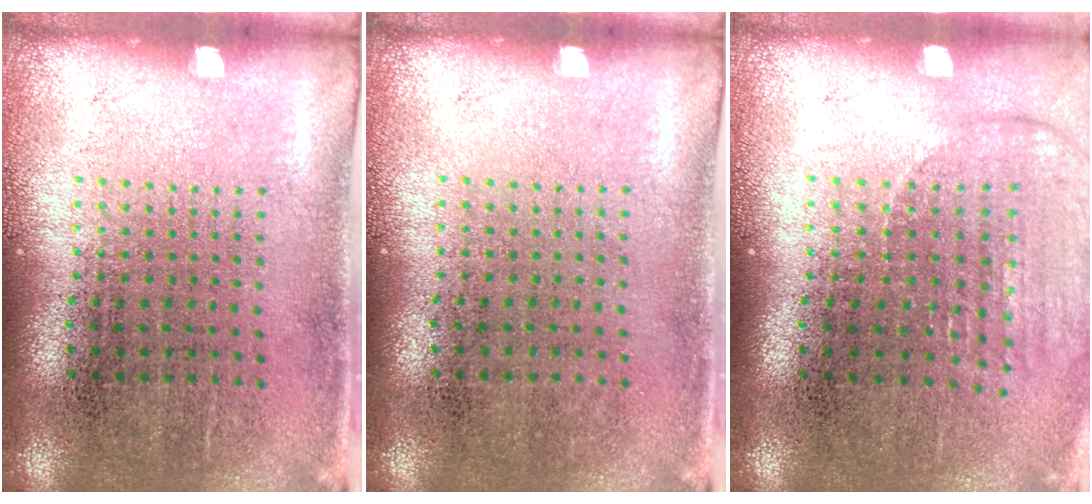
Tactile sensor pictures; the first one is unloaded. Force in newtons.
{"total": 0.0}
{"total": 1.1, "press": 1.1, "slide": 0.4}